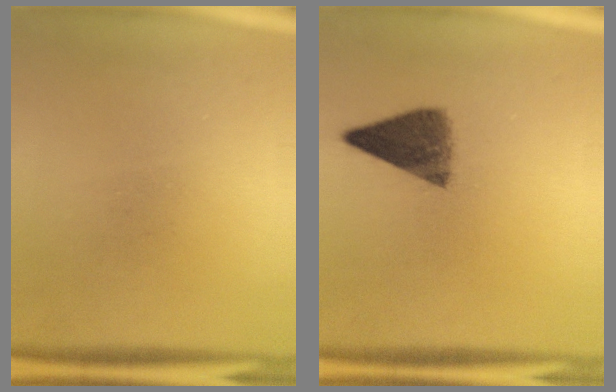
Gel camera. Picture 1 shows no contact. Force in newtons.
{"total": 6.9}